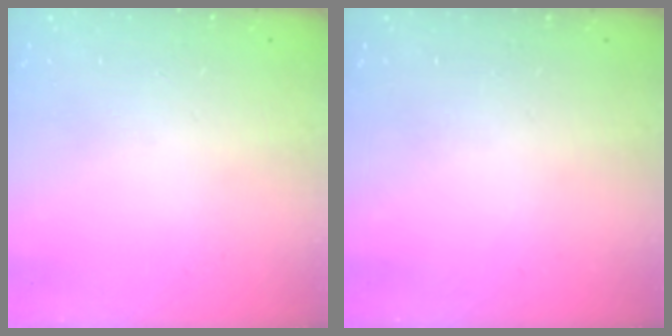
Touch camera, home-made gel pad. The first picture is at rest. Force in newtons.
{"total": 0.0}